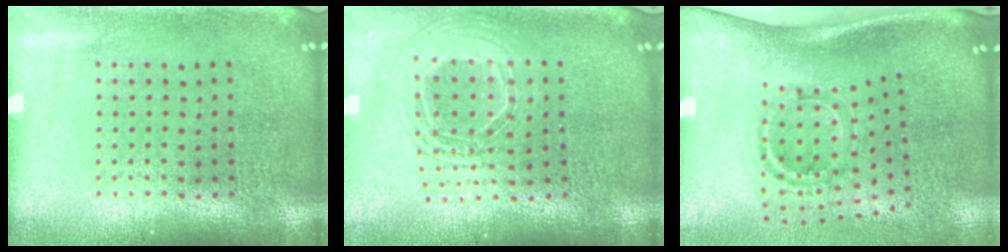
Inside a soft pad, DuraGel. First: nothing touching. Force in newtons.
{"total": 1.8, "press": 1.5, "slide": 1.1}
{"total": 2.0, "press": 1.2, "slide": 1.7}